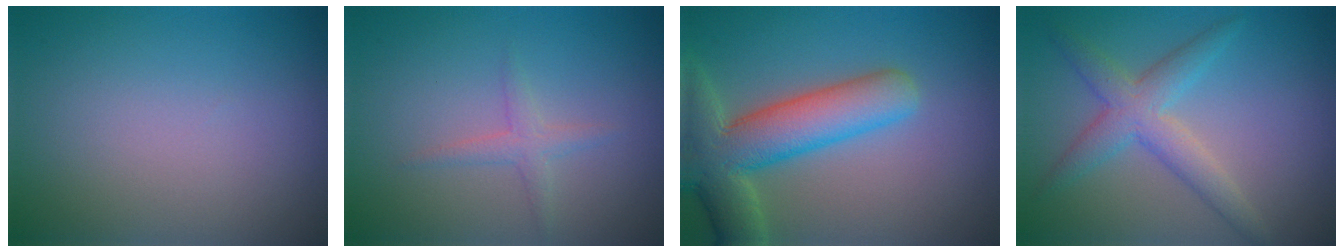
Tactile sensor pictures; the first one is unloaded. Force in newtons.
{"total": 1.5, "press": 1.5, "slide": 0.1}
{"total": 8.6, "press": 8.5, "slide": 1.0}
{"total": 3.8, "press": 3.8, "slide": 0.1}